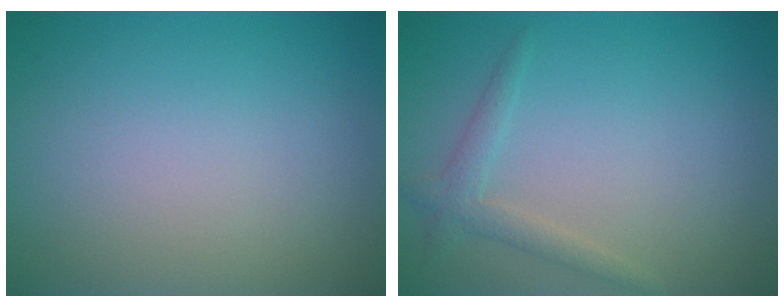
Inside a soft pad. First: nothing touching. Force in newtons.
{"total": 1.8, "press": 1.8, "slide": 0.1}